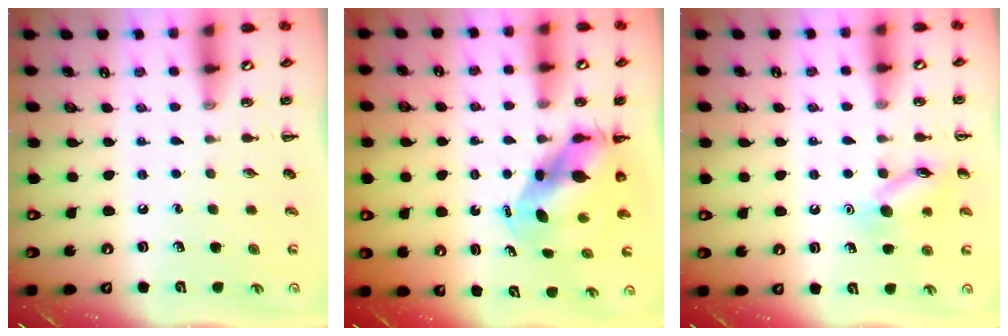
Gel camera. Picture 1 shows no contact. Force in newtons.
{"total": 6.6, "press": 6.4, "slide": 1.8}
{"total": 11.3, "press": 11.2, "slide": 1.0}